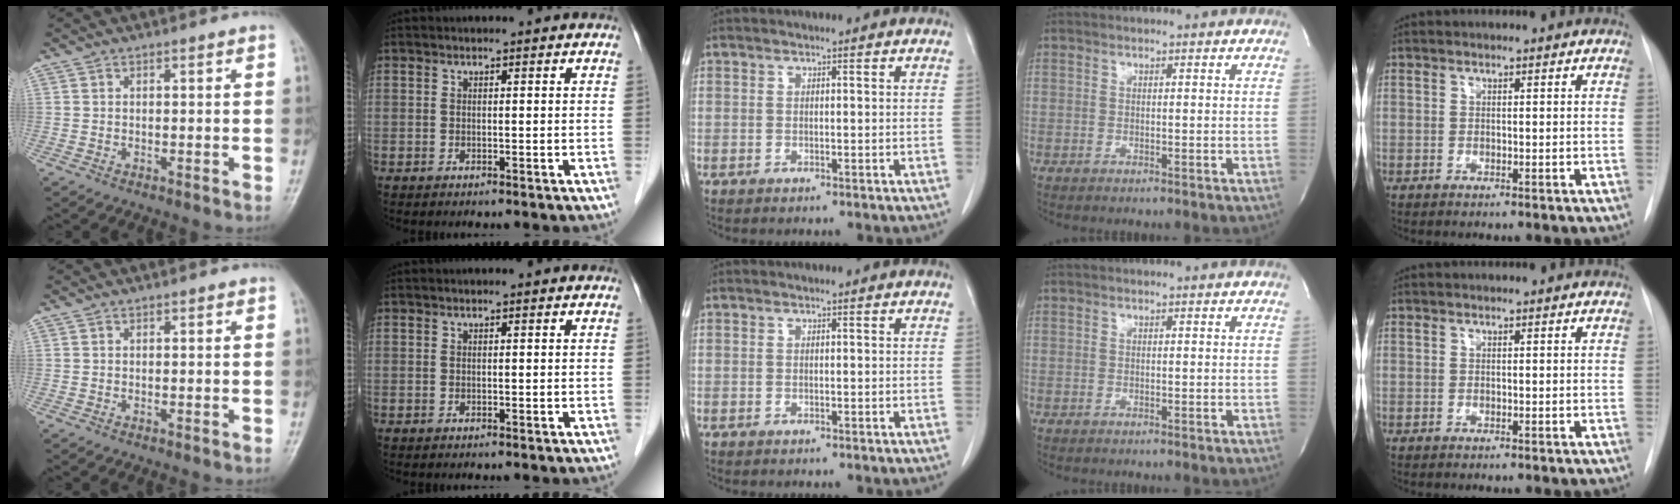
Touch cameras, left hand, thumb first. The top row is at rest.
{}